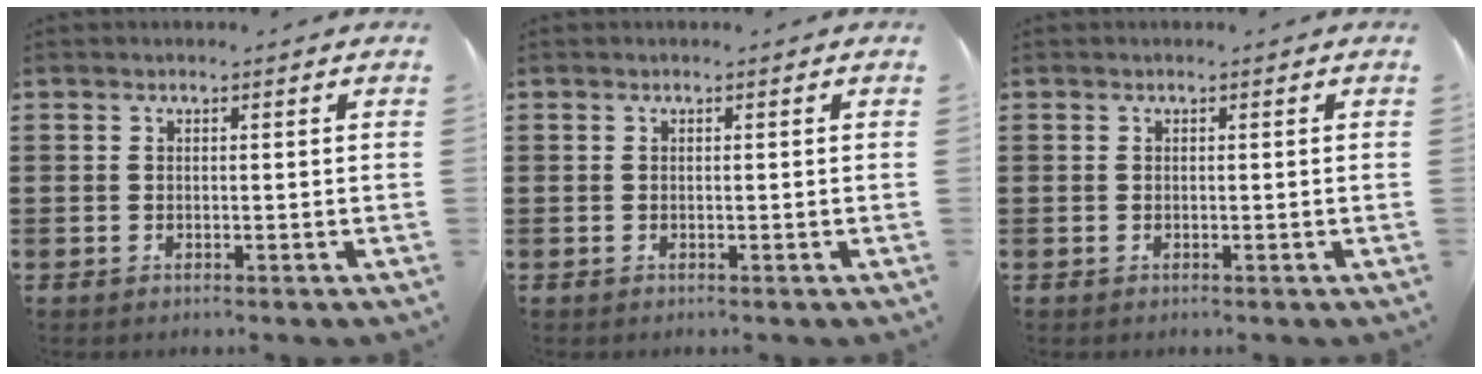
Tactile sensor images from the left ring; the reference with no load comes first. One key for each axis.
{"total": 0.0}
{"total": 0.0}